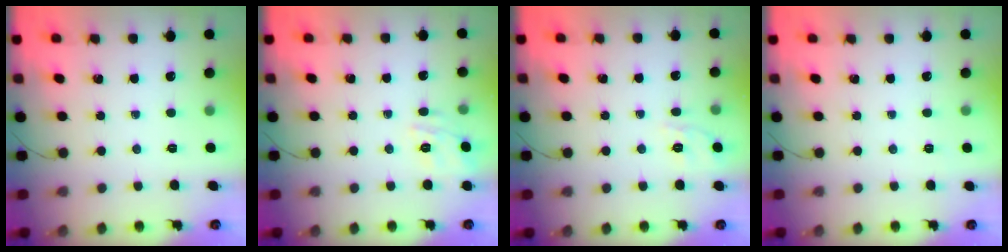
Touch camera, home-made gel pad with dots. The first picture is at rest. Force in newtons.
{"total": 5.3, "press": 5.2, "slide": 1.1}
{"total": 2.0, "press": 1.2, "slide": 1.5}
{"total": 2.4, "press": 2.1, "slide": 1.2}